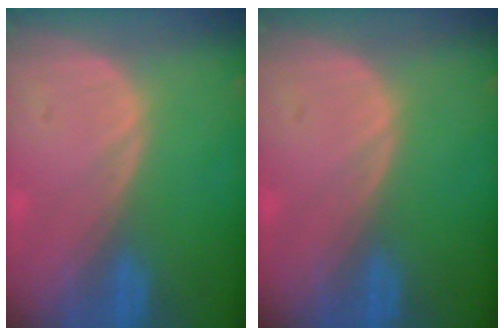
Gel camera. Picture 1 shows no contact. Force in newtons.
{"total": 0.0}